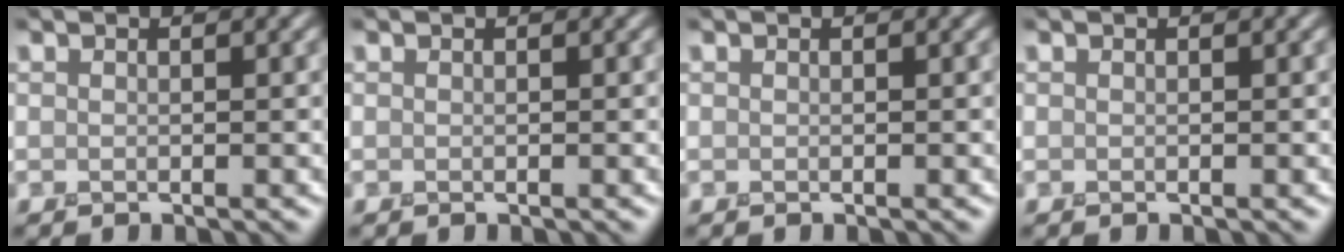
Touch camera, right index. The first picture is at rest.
{"total": 0.0}
{"total": 0.0}
{"total": 0.0}